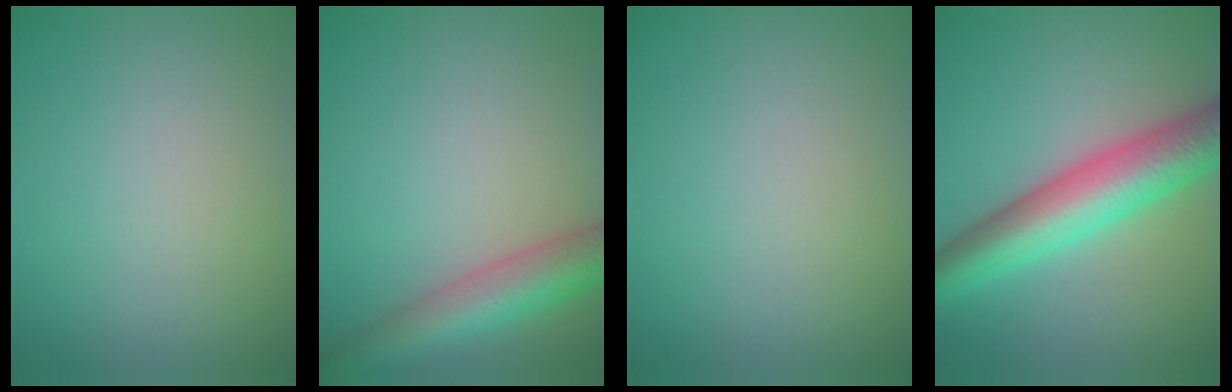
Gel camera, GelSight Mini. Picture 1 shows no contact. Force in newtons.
{"total": 5.8, "press": 5.8, "slide": 0.2}
{"total": 0.0}
{"total": 8.4, "press": 8.4, "slide": 0.2}